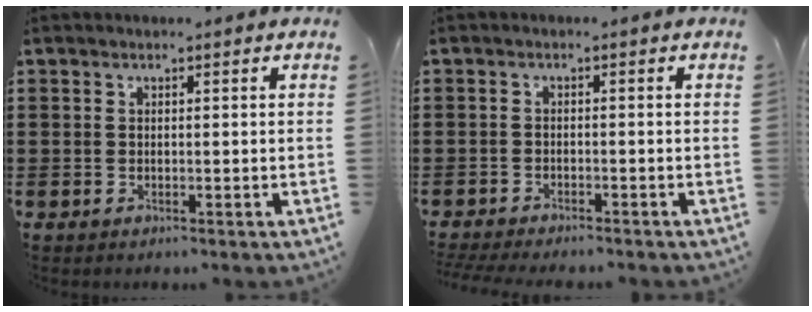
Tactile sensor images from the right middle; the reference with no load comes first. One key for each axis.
{"total": 2.1, "fx": -2.1, "fy": 0.1, "fz": 0.2, "tx": -0.015, "ty": -0.004, "tz": -0.047}